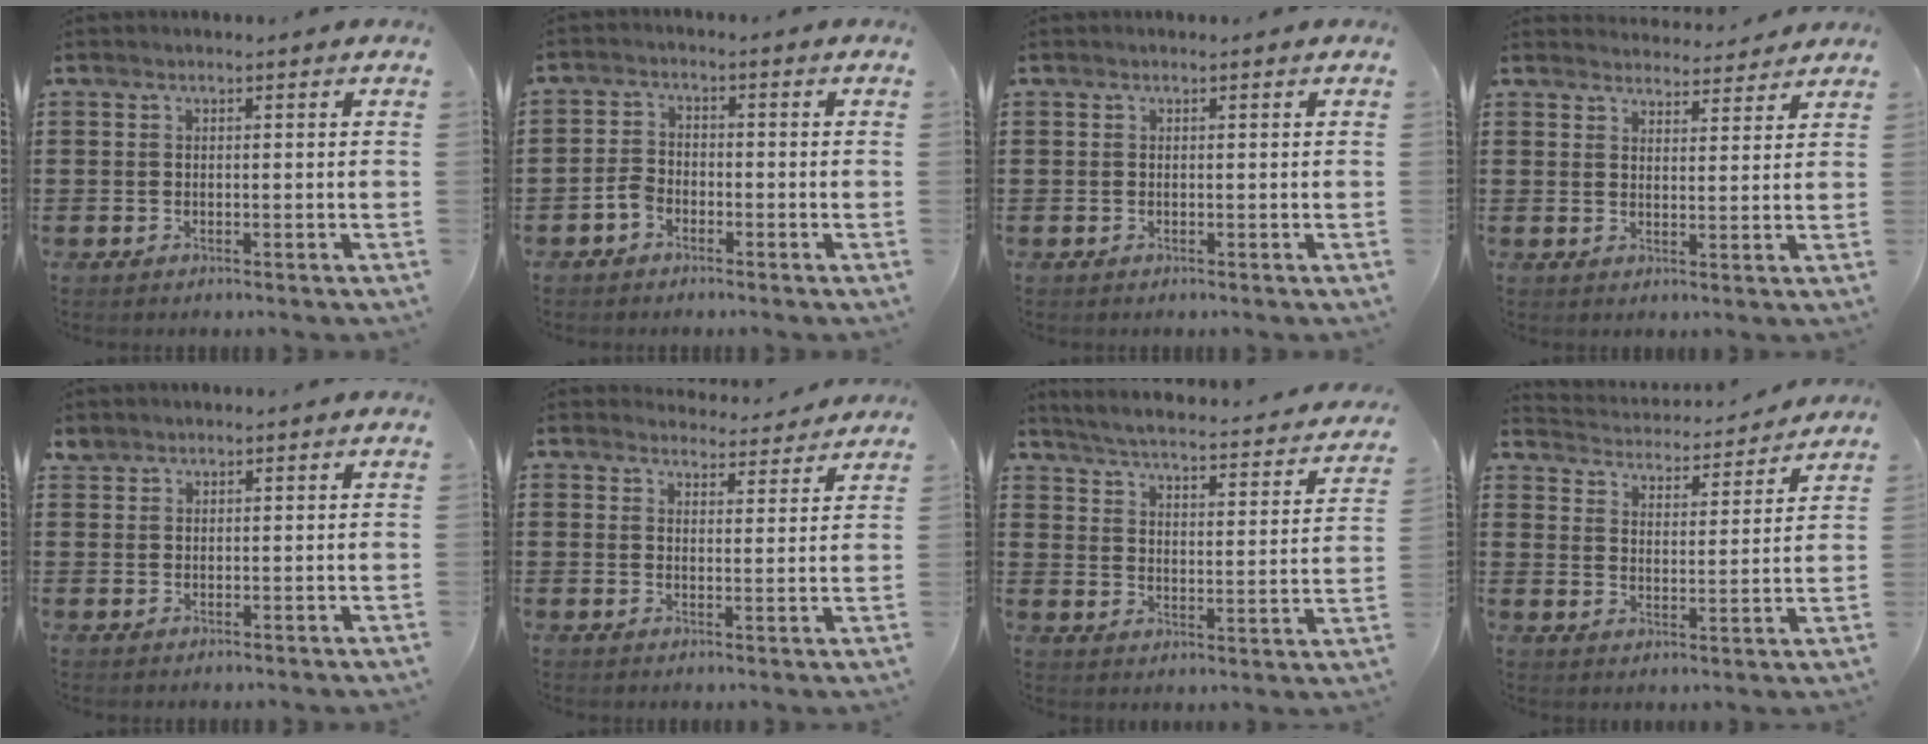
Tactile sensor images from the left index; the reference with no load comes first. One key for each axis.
{"total": 2.8, "fx": -1.7, "fy": 1.7, "fz": 1.4, "tx": -0.043, "ty": 0.002, "tz": -0.039}
{"total": 0.0}
{"total": 3.6, "fx": 3.6, "fy": 0.5, "fz": 0.1, "tx": -0.005, "ty": -0.019, "tz": 0.065}
{"total": 1.5, "fx": 1.3, "fy": 0.6, "fz": 0.3, "tx": -0.009, "ty": 0.002, "tz": 0.027}
{"total": 4.0, "fx": 3.9, "fy": 0.6, "fz": 0.4, "tx": -0.013, "ty": -0.020, "tz": 0.070}
{"total": 3.4, "fx": 3.1, "fy": -0.3, "fz": 1.2, "tx": -0.043, "ty": -0.030, "tz": 0.043}
{"total": 3.8, "fx": 3.8, "fy": 0.1, "fz": 0.0, "tx": -0.025, "ty": -0.033, "tz": 0.060}